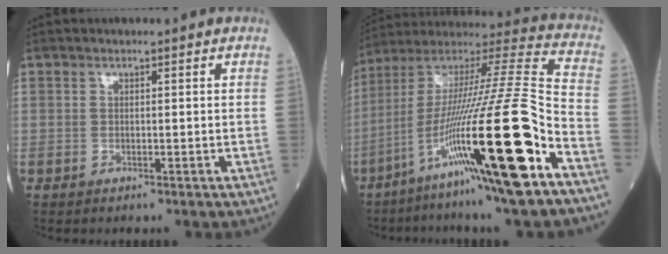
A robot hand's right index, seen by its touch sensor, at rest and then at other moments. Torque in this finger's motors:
{"motor_torque": [1.08, -0.51, 0.62, 0.21]}